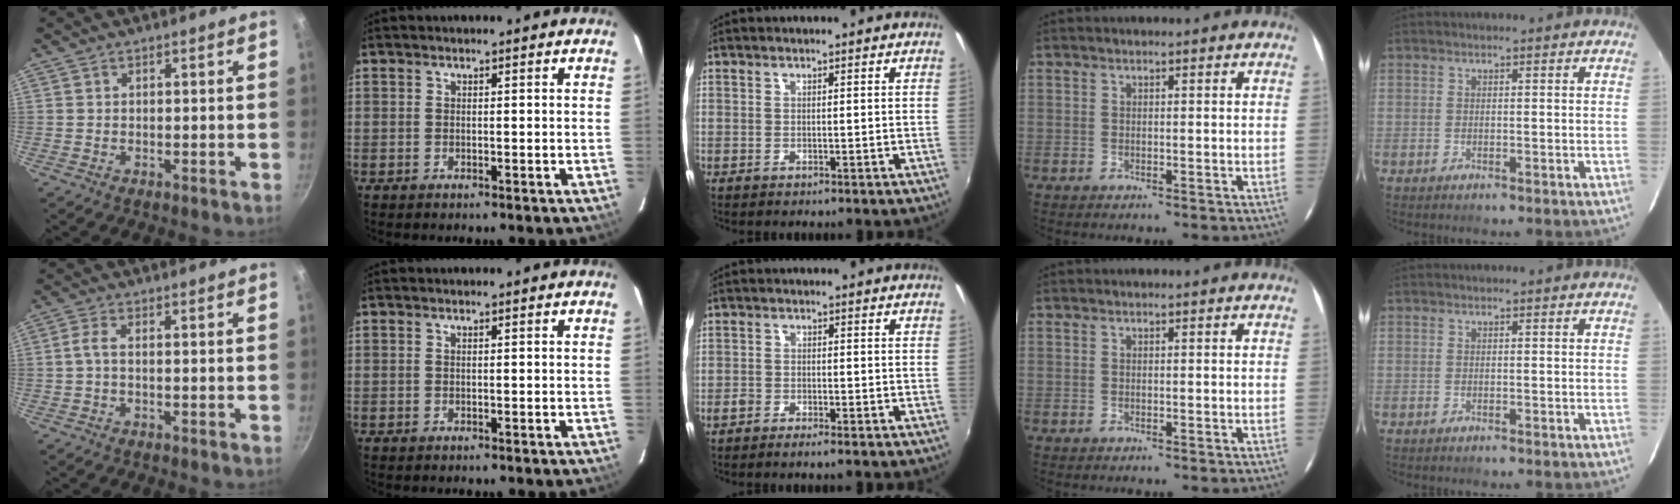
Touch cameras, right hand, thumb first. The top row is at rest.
{"thumb": {"total": 0.8, "force": [-0.1, 0.5, 0.6], "torque": [-0.012, 0.004, -0.004]}, "middle": {"total": 2.6, "force": [-2.2, 0.6, 1.3], "torque": [-0.042, -0.005, -0.045]}}